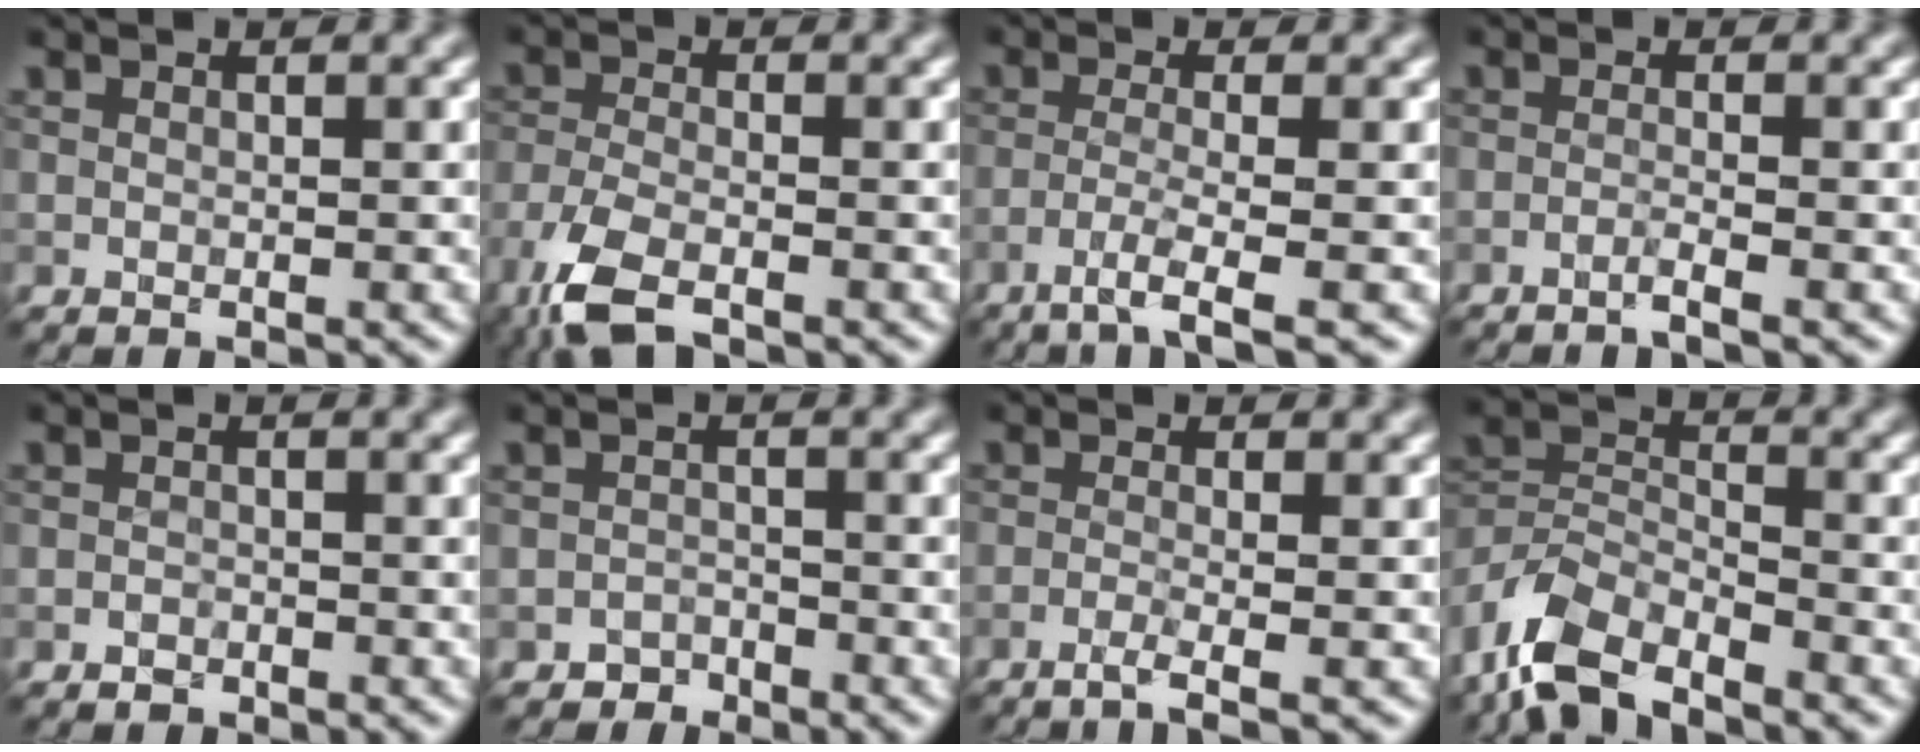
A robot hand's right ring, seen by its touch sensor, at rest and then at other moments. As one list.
[{"total": 5.6, "force": [-4.0, 1.8, 3.5], "torque": [-0.081, -0.013, -0.089]}, {"total": 3.5, "force": [-1.9, 0.3, 2.9], "torque": [-0.051, -0.001, -0.050]}, {"total": 1.4, "force": [-0.9, 0.1, 1.1], "torque": [-0.012, 0.002, -0.028]}, {"total": 0.9, "force": [-0.6, 0.6, 0.2], "torque": [0.000, 0.002, -0.012]}, {"total": 1.5, "force": [-1.2, 0.8, -0.1], "torque": [0.010, 0.008, -0.025]}, {"total": 2.2, "force": [-1.1, 0.4, 1.8], "torque": [-0.027, -0.001, -0.035]}, {"total": 6.9, "force": [-5.1, 3.0, 3.6], "torque": [-0.070, -0.003, -0.114]}]